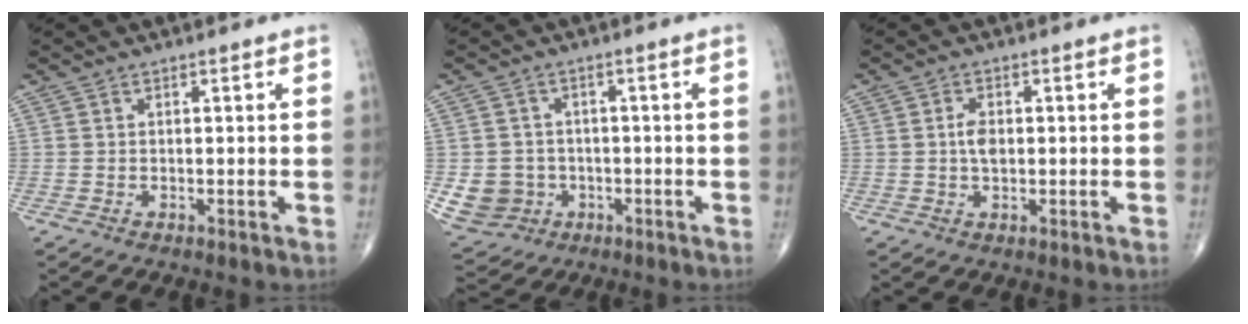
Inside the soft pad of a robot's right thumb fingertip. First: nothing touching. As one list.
[{"total": 7.3, "force": [-1.4, 6.9, 1.8], "torque": [-0.021, 0.010, -0.014]}, {"total": 3.1, "force": [0.2, 1.7, 2.5], "torque": [-0.046, 0.001, 0.002]}]